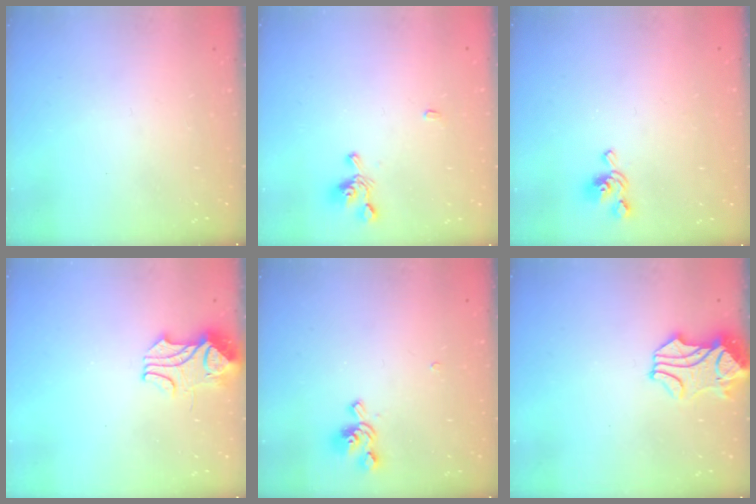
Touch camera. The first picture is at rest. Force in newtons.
{"total": 2.3, "press": 2.3, "slide": 0.2}
{"total": 2.8, "press": 2.6, "slide": 0.8}
{"total": 2.0, "press": 1.8, "slide": 0.8}
{"total": 1.2, "press": 0.2, "slide": 1.2}
{"total": 1.0, "press": 0.4, "slide": 0.9}